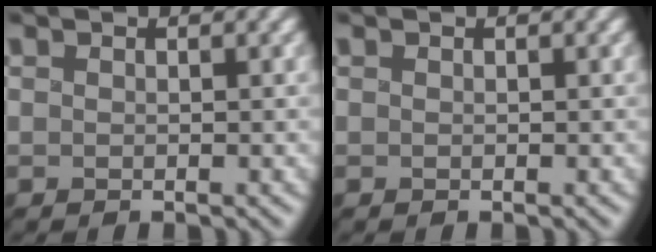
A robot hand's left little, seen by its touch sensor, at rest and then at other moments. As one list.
[{"total": 0.0}]